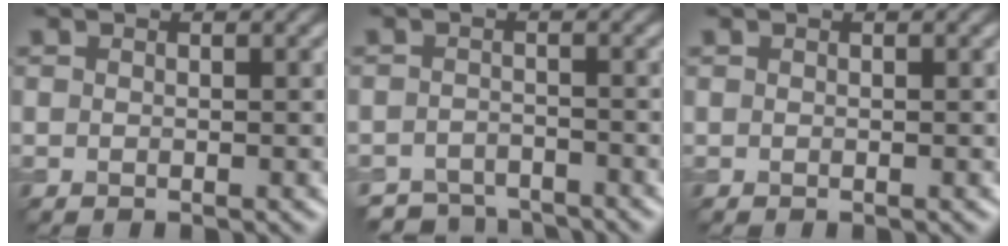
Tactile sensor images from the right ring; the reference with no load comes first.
{"total": 3.7, "force": [-3.6, 0.9, 0.2], "torque": [0.002, -0.003, -0.064]}
{"total": 0.0}